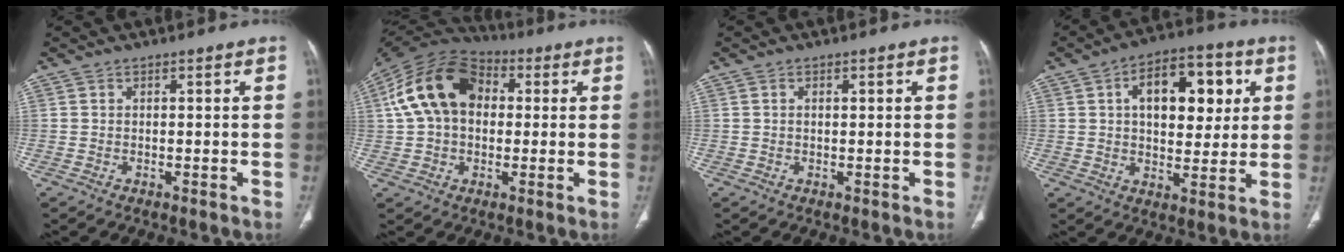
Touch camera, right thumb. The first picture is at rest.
{"total": 16.7, "force": [2.6, 11.8, 11.5], "torque": [-0.200, 0.034, 0.037]}
{"total": 0.9, "force": [0.2, 0.5, 0.7], "torque": [-0.017, 0.003, 0.005]}
{"total": 15.6, "force": [4.1, 8.8, 12.2], "torque": [-0.139, 0.007, 0.060]}